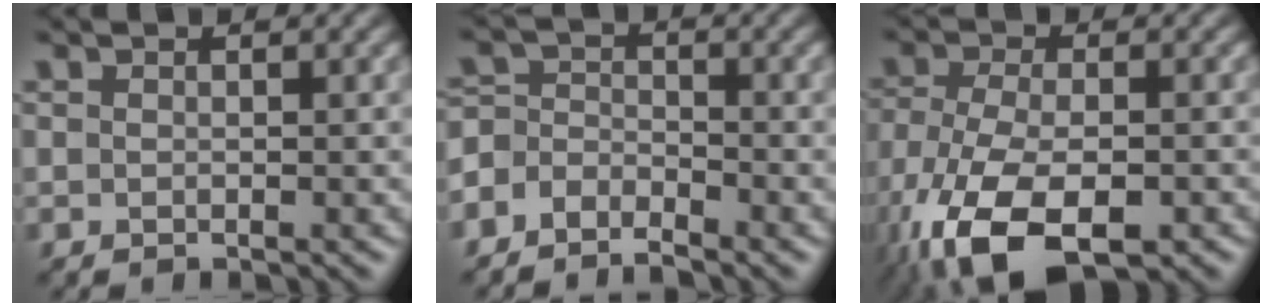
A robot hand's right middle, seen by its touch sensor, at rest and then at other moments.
{"total": 3.1, "force": [-2.6, 1.4, 1.0], "torque": [-0.019, 0.003, -0.060]}
{"total": 11.6, "force": [-6.5, 5.4, 7.9], "torque": [-0.175, -0.044, -0.110]}